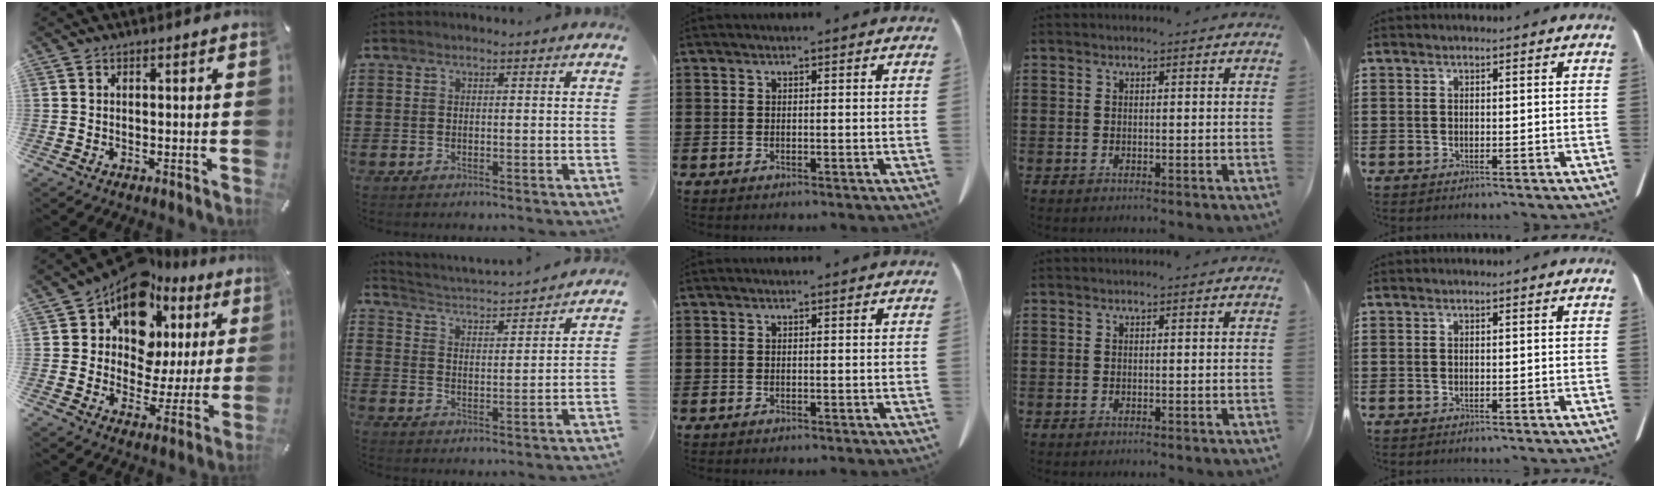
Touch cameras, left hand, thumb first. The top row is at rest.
{"thumb": {"total": 15.5, "force": [8.9, 10.1, 7.8], "torque": [-0.146, -0.052, 0.160]}, "index": {"total": 2.7, "force": [2.7, -0.3, 0.2], "torque": [-0.024, -0.031, 0.038]}}